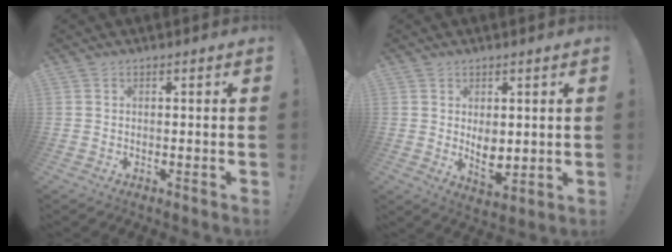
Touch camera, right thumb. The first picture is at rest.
{"total": 6.0, "force": [1.0, 4.0, 4.3], "torque": [-0.055, -0.019, 0.023]}